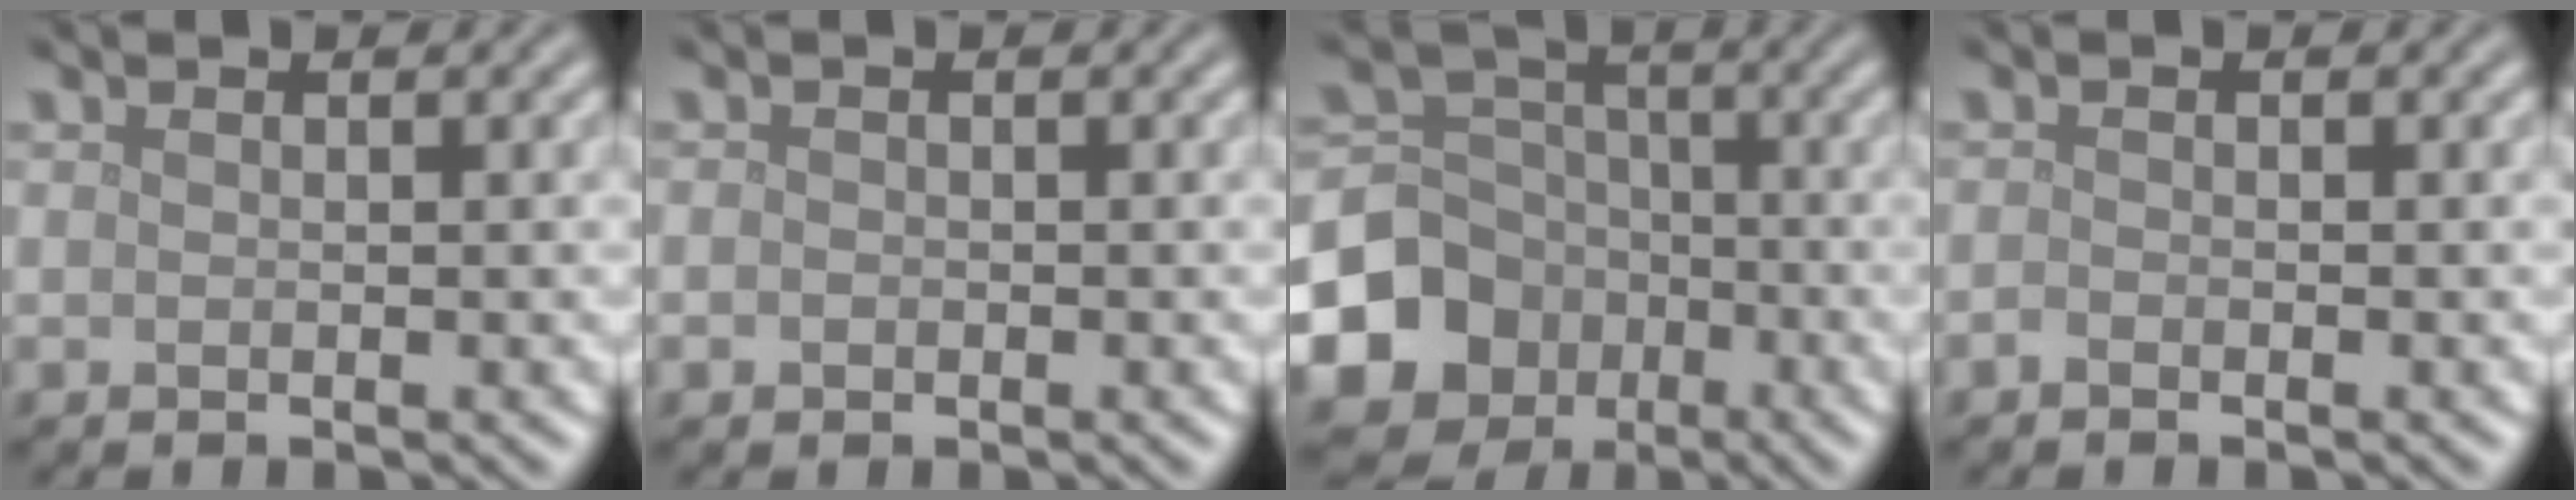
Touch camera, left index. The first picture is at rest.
{"total": 0.7, "force": [-0.3, 0.6, 0.2], "torque": [-0.003, -0.003, -0.007]}
{"total": 9.7, "force": [-4.0, 8.4, 2.7], "torque": [-0.065, -0.014, -0.095]}
{"total": 0.6, "force": [-0.5, 0.2, 0.2], "torque": [-0.003, -0.001, -0.010]}